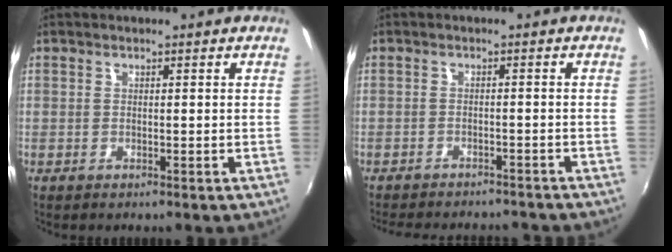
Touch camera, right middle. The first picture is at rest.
{"total": 11.9, "force": [-10.5, 3.1, 4.5], "torque": [-0.100, -0.015, -0.142]}